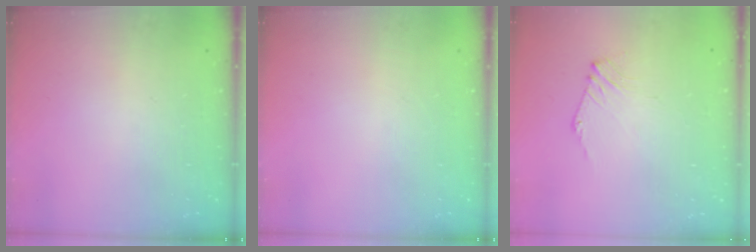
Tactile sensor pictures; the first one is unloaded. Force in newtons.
{"total": 0.0}
{"total": 2.1, "press": 2.0, "slide": 0.5}